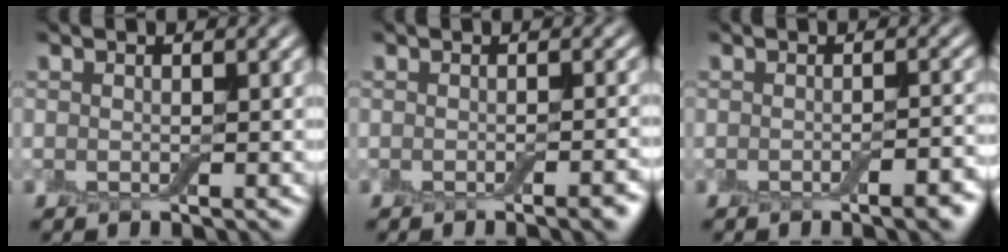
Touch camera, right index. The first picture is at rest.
{"total": 2.3, "force": [-1.2, 0.6, 1.9], "torque": [-0.016, 0.002, -0.018]}
{"total": 2.9, "force": [-1.4, 0.8, 2.4], "torque": [-0.028, 0.001, -0.020]}